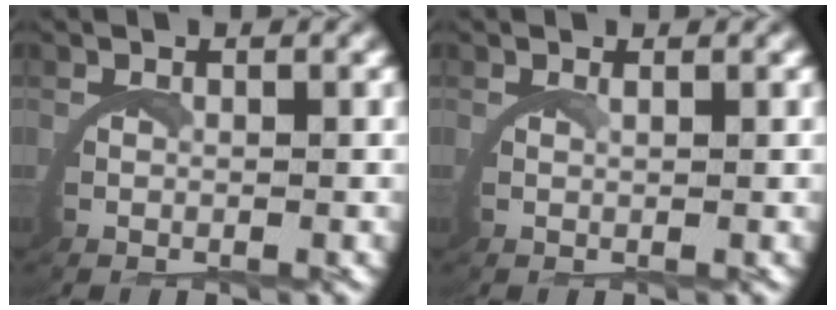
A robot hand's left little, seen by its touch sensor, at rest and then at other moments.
{"total": 0.7, "force": [0.5, -0.1, 0.5], "torque": [-0.012, 0.001, 0.009]}